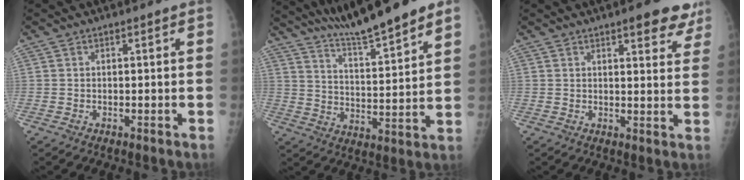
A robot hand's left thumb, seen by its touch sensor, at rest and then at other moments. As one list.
[{"total": 17.2, "force": [13.8, 1.8, 10.1], "torque": [-0.138, -0.067, 0.221]}, {"total": 7.9, "force": [5.5, 2.7, 5.0], "torque": [-0.032, -0.025, 0.061]}]